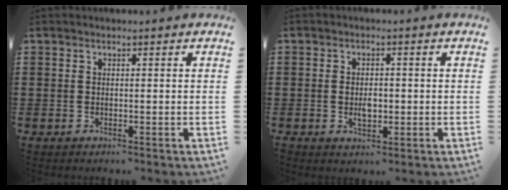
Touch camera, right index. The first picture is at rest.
{"total": 2.7, "force": [-0.3, 1.6, 2.2], "torque": [-0.035, 0.000, -0.006]}